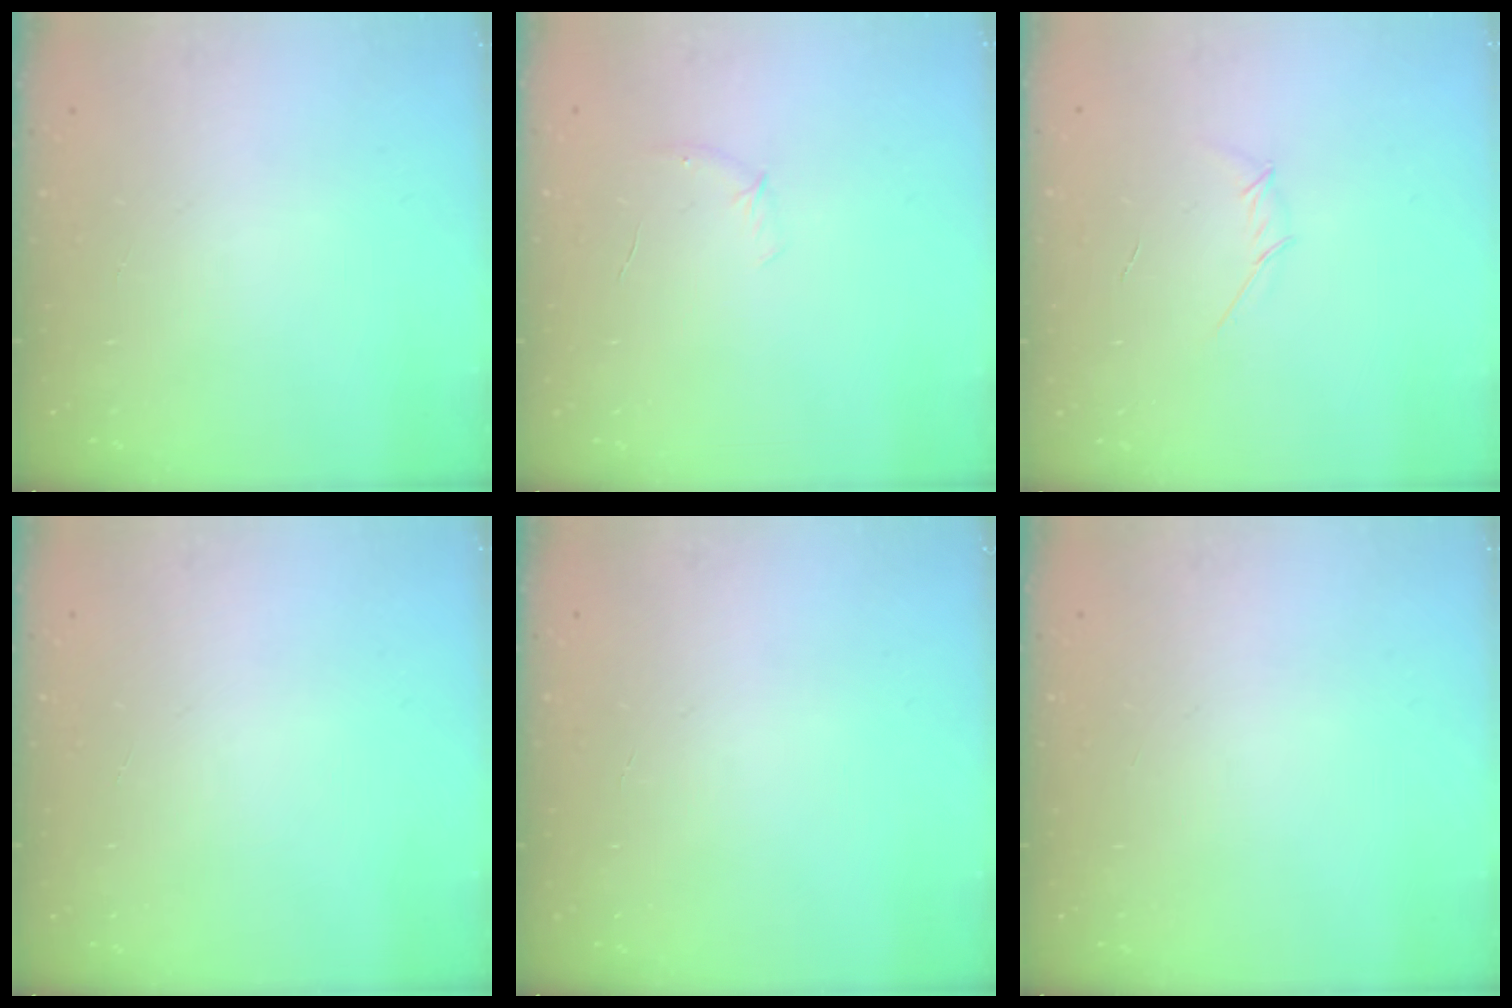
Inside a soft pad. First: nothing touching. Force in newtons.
{"total": 3.7, "press": 3.5, "slide": 1.1}
{"total": 3.5, "press": 3.4, "slide": 0.9}
{"total": 0.0}
{"total": 0.0}
{"total": 0.0}